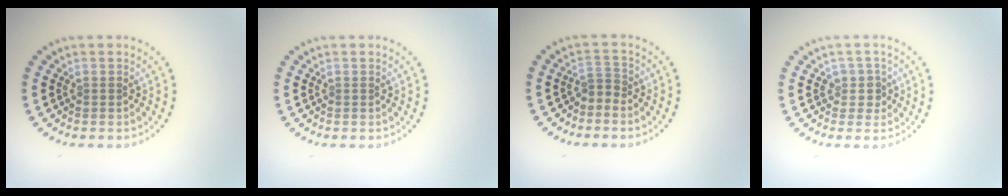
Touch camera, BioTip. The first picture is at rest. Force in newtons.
{"total": 0.0}
{"total": 1.4, "press": 0.9, "slide": 1.1}
{"total": 1.8, "press": 1.5, "slide": 1.0}